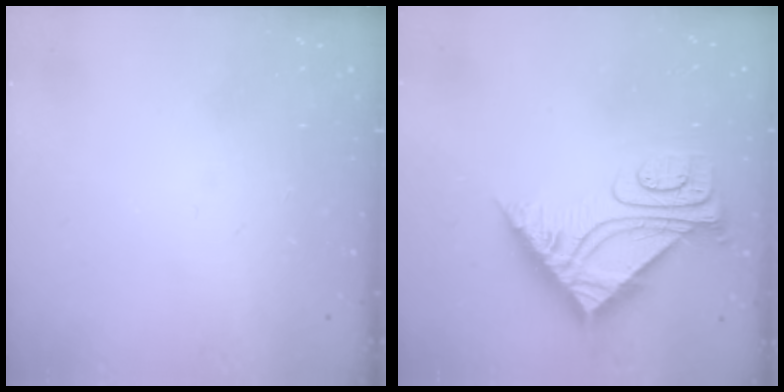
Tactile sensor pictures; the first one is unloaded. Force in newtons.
{"total": 8.9, "press": 8.8, "slide": 0.7}